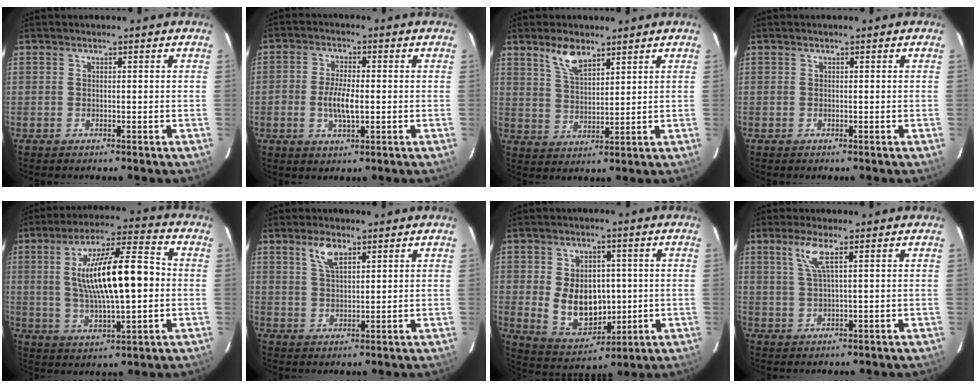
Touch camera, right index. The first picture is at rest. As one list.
[{"total": 5.9, "force": [-0.9, 2.4, 5.3], "torque": [-0.109, 0.002, -0.018]}, {"total": 6.4, "force": [4.5, 2.6, 3.7], "torque": [-0.065, 0.001, 0.090]}, {"total": 0.0}, {"total": 17.3, "force": [1.0, 4.5, 16.7], "torque": [-0.293, 0.012, 0.025]}, {"total": 4.9, "force": [3.0, 2.0, 3.3], "torque": [-0.062, 0.006, 0.059]}, {"total": 11.9, "force": [-0.1, 8.5, 8.4], "torque": [-0.167, -0.005, 0.025]}, {"total": 4.5, "force": [2.2, 0.2, 4.0], "torque": [-0.083, 0.001, 0.047]}]